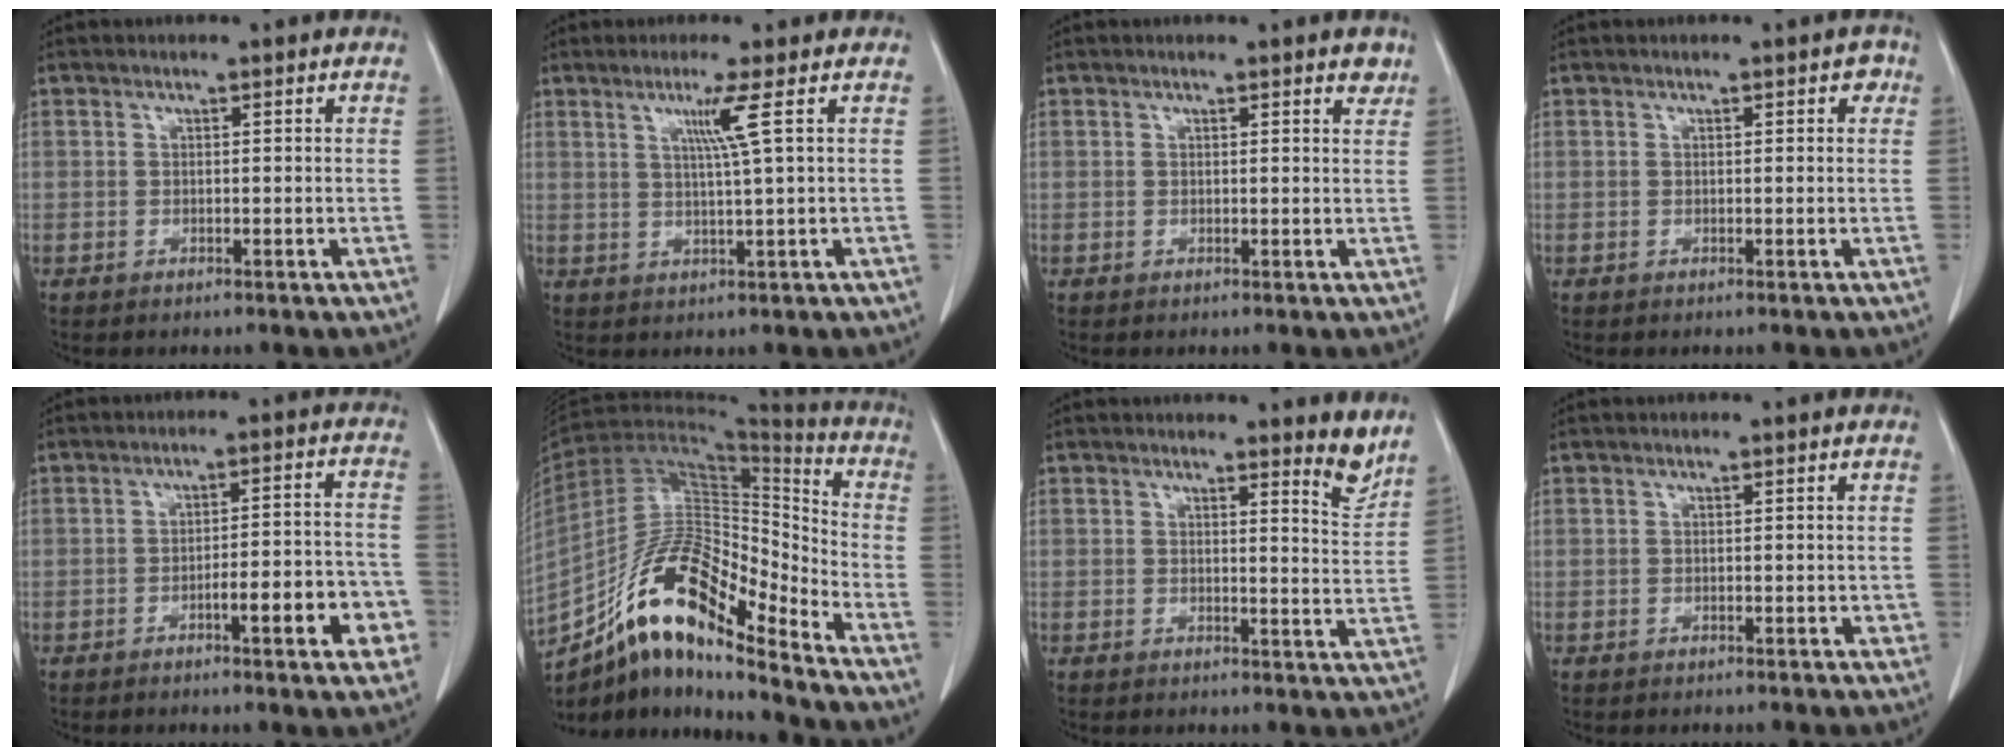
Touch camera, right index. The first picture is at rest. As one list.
[{"total": 4.2, "force": [1.6, -1.5, 3.6], "torque": [-0.072, -0.007, 0.034]}, {"total": 1.6, "force": [1.4, 0.4, 0.8], "torque": [-0.009, -0.006, 0.011]}, {"total": 1.3, "force": [0.5, 0.7, 1.0], "torque": [-0.007, 0.005, 0.004]}, {"total": 9.2, "force": [-3.8, 1.6, 8.2], "torque": [-0.101, 0.020, -0.047]}, {"total": 17.0, "force": [-11.9, 4.1, 11.5], "torque": [-0.208, 0.030, -0.209]}, {"total": 3.9, "force": [3.6, 0.2, 1.5], "torque": [-0.021, -0.038, 0.029]}, {"total": 0.9, "force": [-0.1, 0.6, 0.7], "torque": [-0.004, 0.003, 0.000]}]